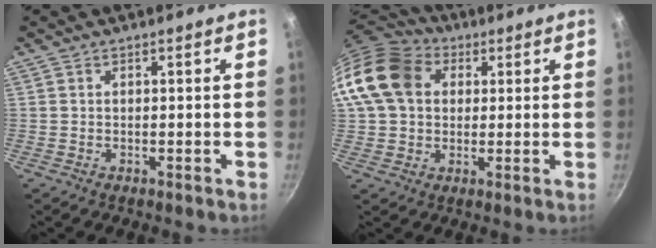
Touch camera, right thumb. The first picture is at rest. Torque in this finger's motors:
{"motor_torque": [1.18, 1.27, 0.88, 0.26, 0.12]}